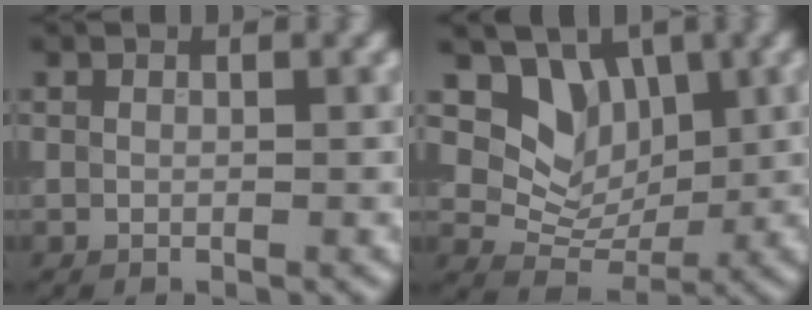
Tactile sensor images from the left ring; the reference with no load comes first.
{"total": 5.0, "force": [2.1, 3.8, 2.4], "torque": [-0.040, -0.015, 0.033]}